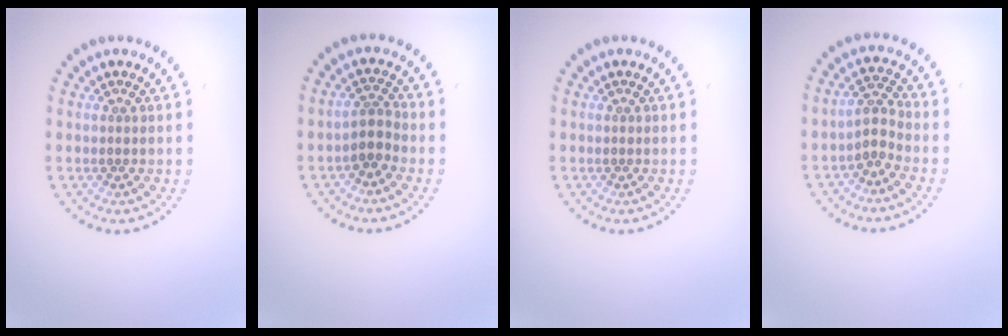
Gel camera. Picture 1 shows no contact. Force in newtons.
{"total": 2.3, "press": 1.9, "slide": 1.3}
{"total": 0.0}
{"total": 2.2, "press": 1.6, "slide": 1.4}